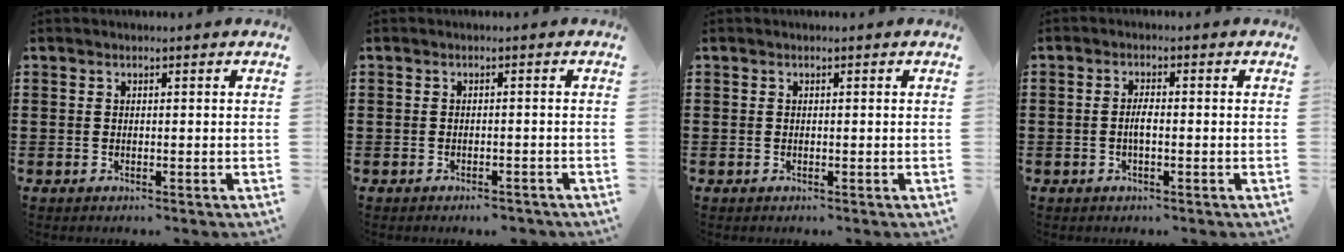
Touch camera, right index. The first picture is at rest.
{"total": 1.3, "force": [-1.3, 0.2, 0.3], "torque": [-0.010, 0.000, -0.025]}
{"total": 0.0}
{"total": 2.2, "force": [-0.4, 0.6, 2.1], "torque": [-0.039, 0.004, -0.009]}